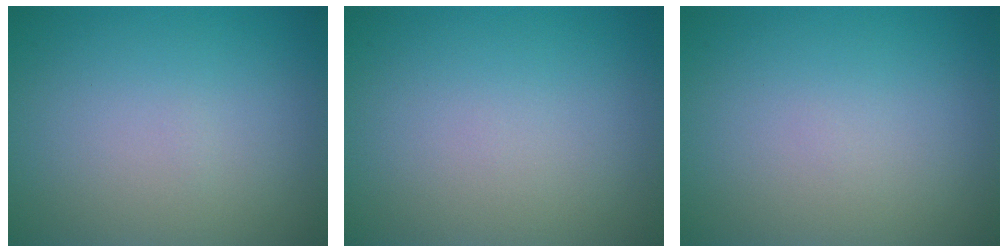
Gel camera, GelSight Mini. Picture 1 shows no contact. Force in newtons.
{"total": 0.0}
{"total": 0.0}